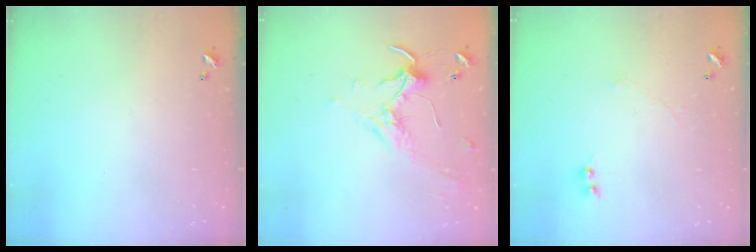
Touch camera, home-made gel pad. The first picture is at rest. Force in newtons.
{"total": 1.8, "press": 1.8, "slide": 0.4}
{"total": 0.0}